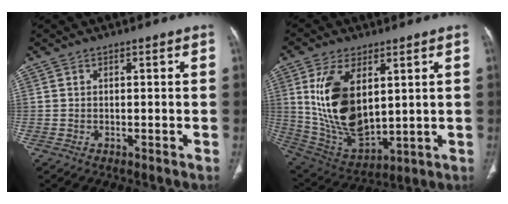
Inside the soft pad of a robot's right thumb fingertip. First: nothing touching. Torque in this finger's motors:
{"motor_torque": [1.58, 3.31, 1.95, 0.69, 0.59]}